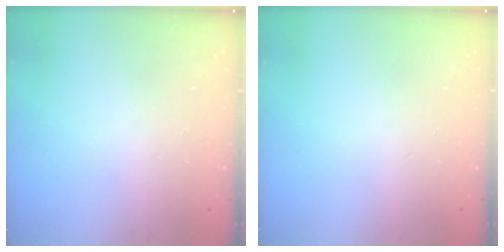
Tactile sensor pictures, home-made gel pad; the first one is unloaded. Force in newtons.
{"total": 0.0}